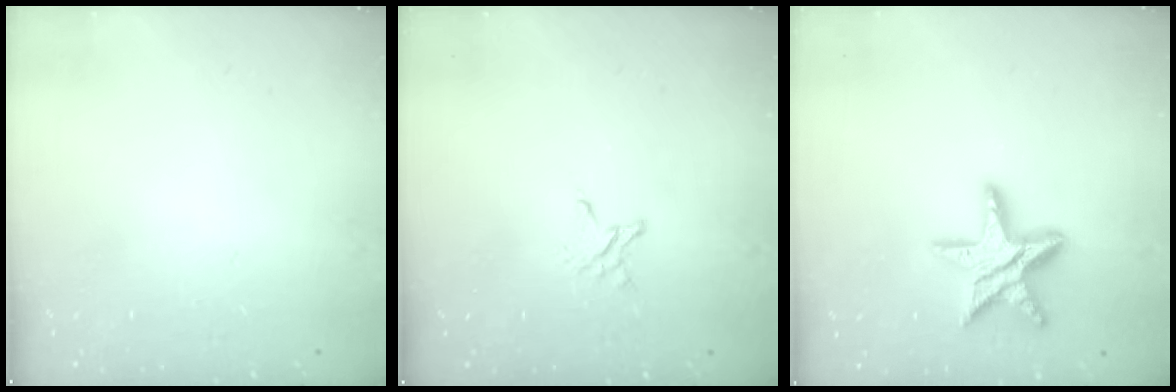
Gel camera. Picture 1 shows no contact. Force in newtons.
{"total": 2.4, "press": 2.4, "slide": 0.2}
{"total": 15.6, "press": 15.6, "slide": 1.2}